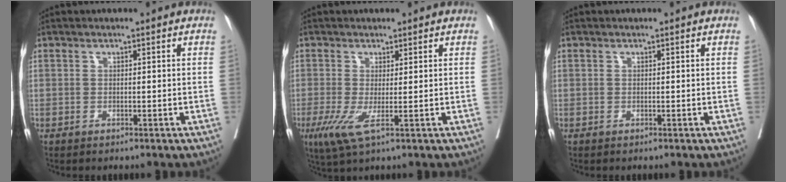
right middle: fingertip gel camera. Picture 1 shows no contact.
{"total": 4.3, "force": [-1.1, 0.4, 4.1], "torque": [-0.090, -0.017, -0.016]}
{"total": 0.0}